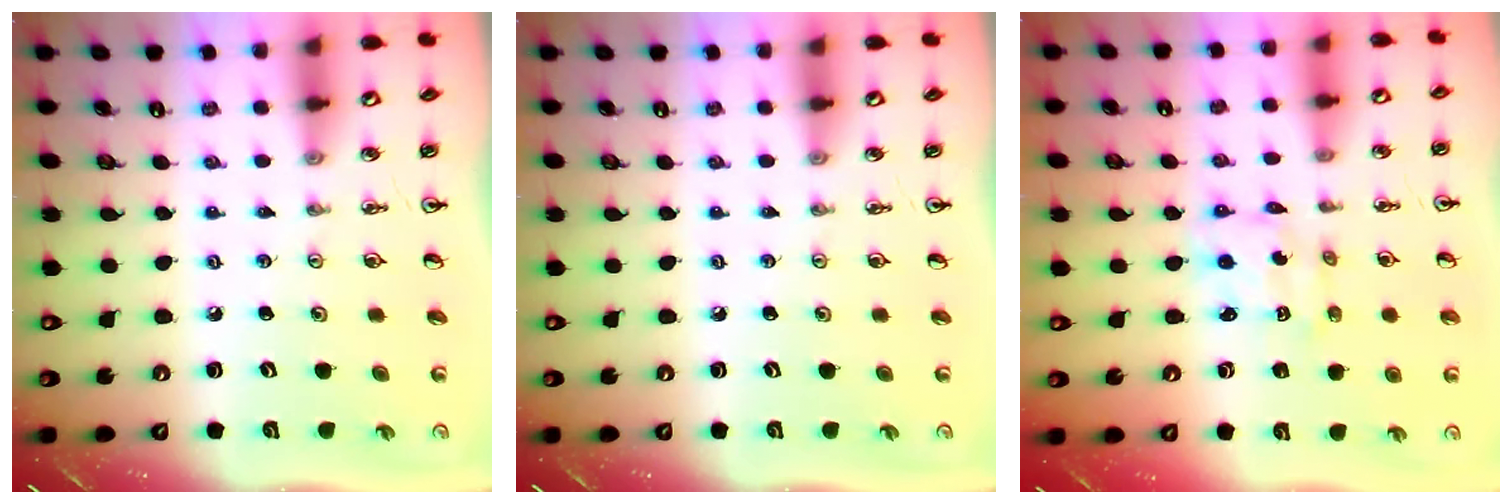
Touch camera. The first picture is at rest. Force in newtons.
{"total": 0.0}
{"total": 2.8, "press": 2.8, "slide": 0.3}